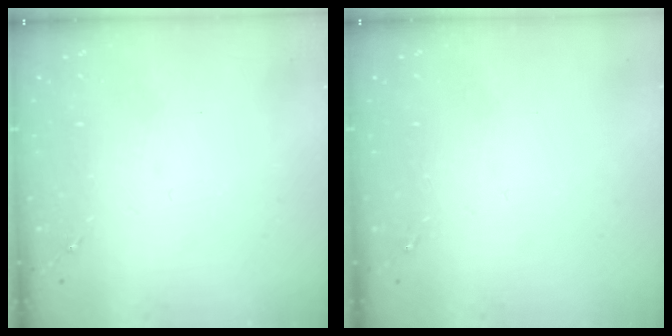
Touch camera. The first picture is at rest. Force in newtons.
{"total": 0.0}